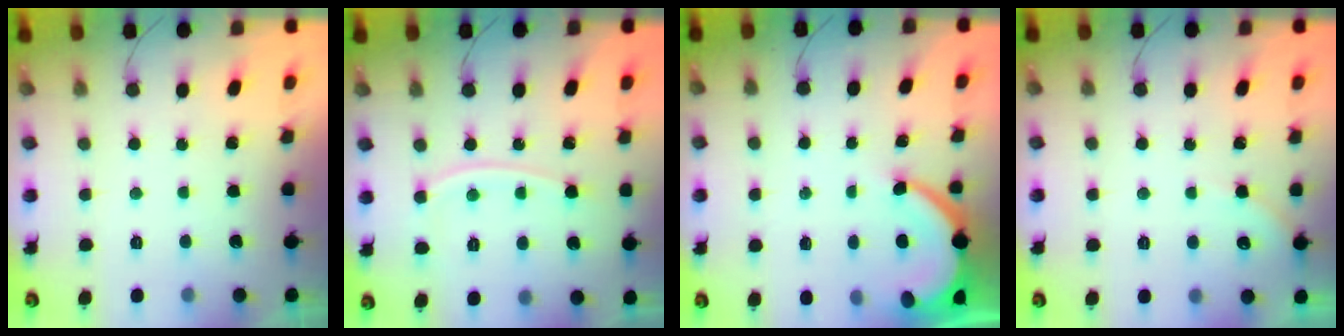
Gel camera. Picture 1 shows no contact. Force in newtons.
{"total": 7.2, "press": 7.1, "slide": 1.0}
{"total": 6.7, "press": 6.7, "slide": 0.7}
{"total": 2.4, "press": 2.4, "slide": 0.4}